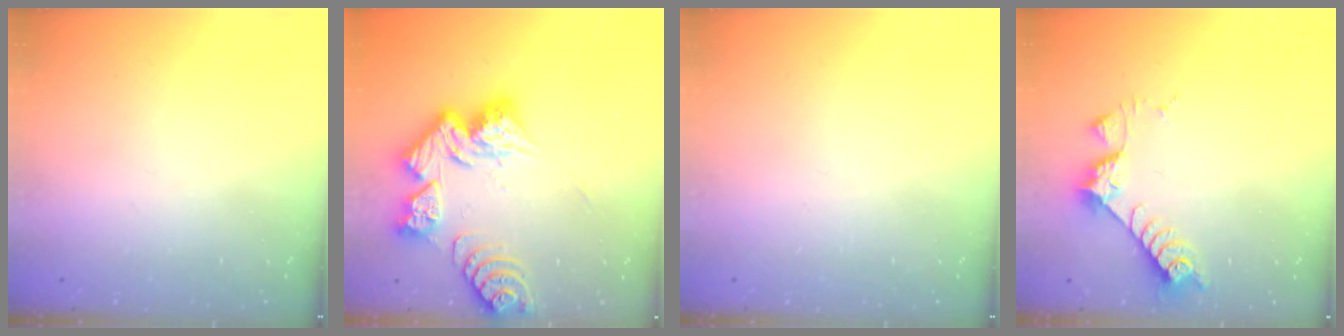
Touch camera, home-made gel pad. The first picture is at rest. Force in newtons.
{"total": 16.4, "press": 16.4, "slide": 1.5}
{"total": 0.0}
{"total": 7.0, "press": 7.0, "slide": 0.5}